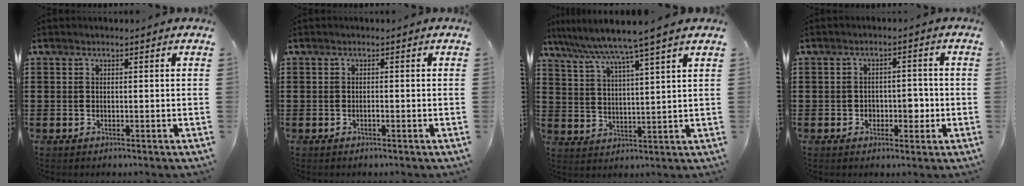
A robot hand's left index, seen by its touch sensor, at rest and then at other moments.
{"total": 0.5, "force": [-0.3, 0.1, 0.5], "torque": [-0.010, -0.002, -0.005]}
{"total": 6.2, "force": [5.1, -1.2, 3.3], "torque": [-0.084, -0.034, 0.081]}
{"total": 3.2, "force": [-0.9, 2.3, 2.0], "torque": [-0.037, 0.001, -0.022]}